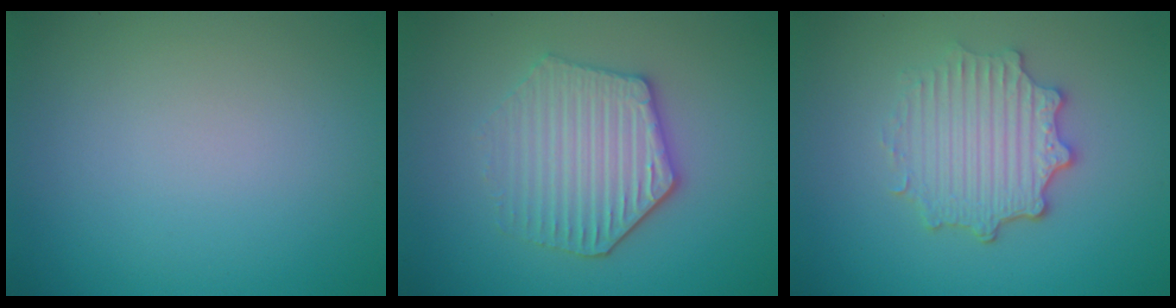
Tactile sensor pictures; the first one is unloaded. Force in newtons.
{"total": 4.4, "press": 4.0, "slide": 1.8}
{"total": 4.5, "press": 3.7, "slide": 2.6}